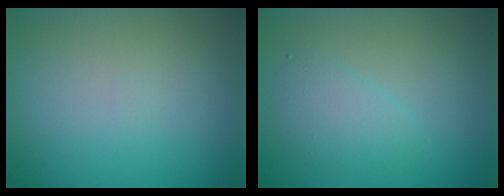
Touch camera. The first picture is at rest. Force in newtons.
{"total": 2.0, "press": 2.0, "slide": 0.1}